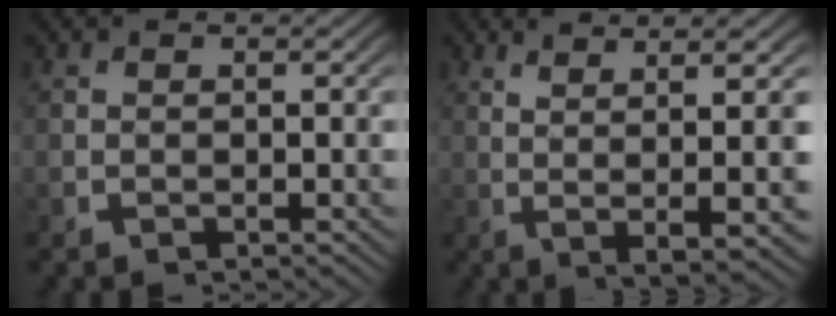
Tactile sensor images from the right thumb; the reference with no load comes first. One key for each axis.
{"total": 9.2, "fx": 1.2, "fy": 2.5, "fz": 8.8, "tx": -0.125, "ty": -0.002, "tz": 0.032}